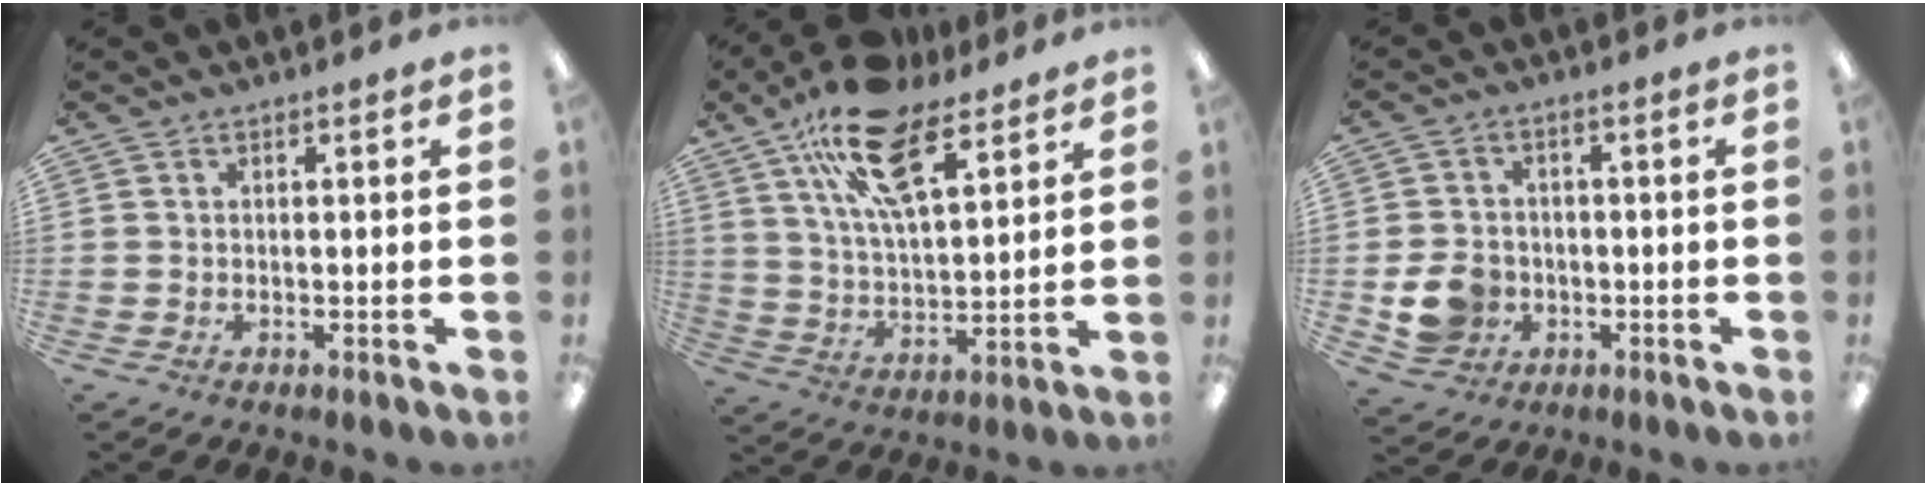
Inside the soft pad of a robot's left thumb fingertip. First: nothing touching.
{"total": 18.0, "force": [11.0, 7.5, 12.2], "torque": [-0.210, -0.040, 0.192]}
{"total": 7.7, "force": [-2.1, 6.7, 3.2], "torque": [-0.058, 0.014, -0.034]}